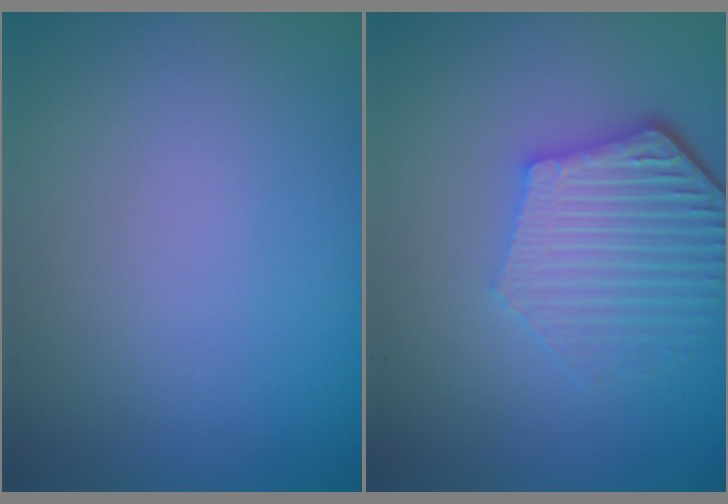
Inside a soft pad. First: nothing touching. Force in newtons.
{"total": 5.5, "press": 4.3, "slide": 3.5}